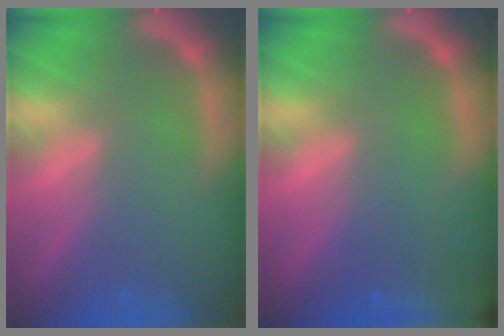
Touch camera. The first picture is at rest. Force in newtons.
{"total": 9.5}